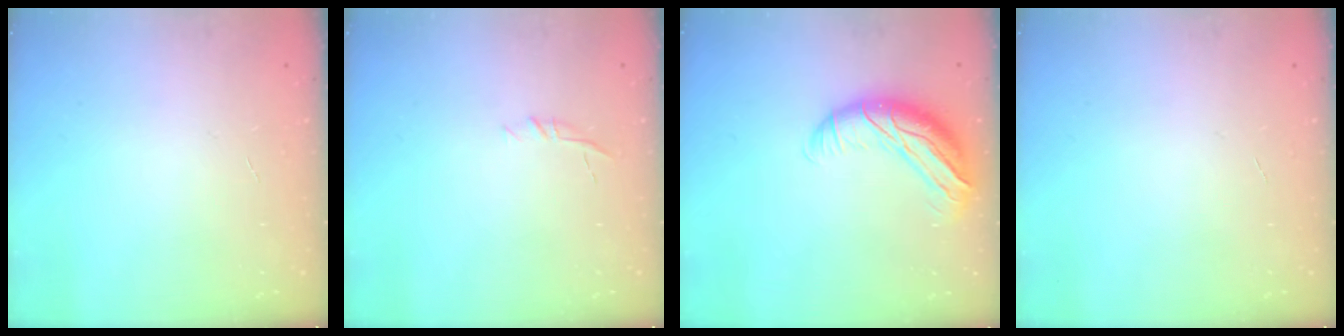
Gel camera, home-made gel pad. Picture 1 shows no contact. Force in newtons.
{"total": 5.6, "press": 5.4, "slide": 1.7}
{"total": 12.3, "press": 11.8, "slide": 3.5}
{"total": 0.0}